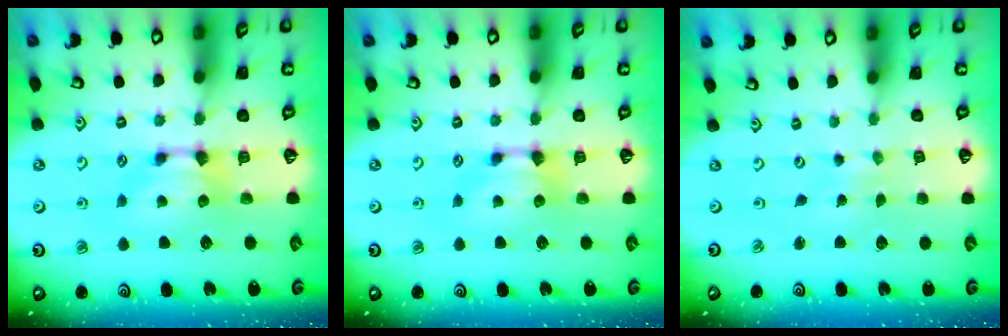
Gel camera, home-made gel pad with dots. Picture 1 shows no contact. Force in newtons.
{"total": 0.0}
{"total": 6.0, "press": 6.0, "slide": 0.3}